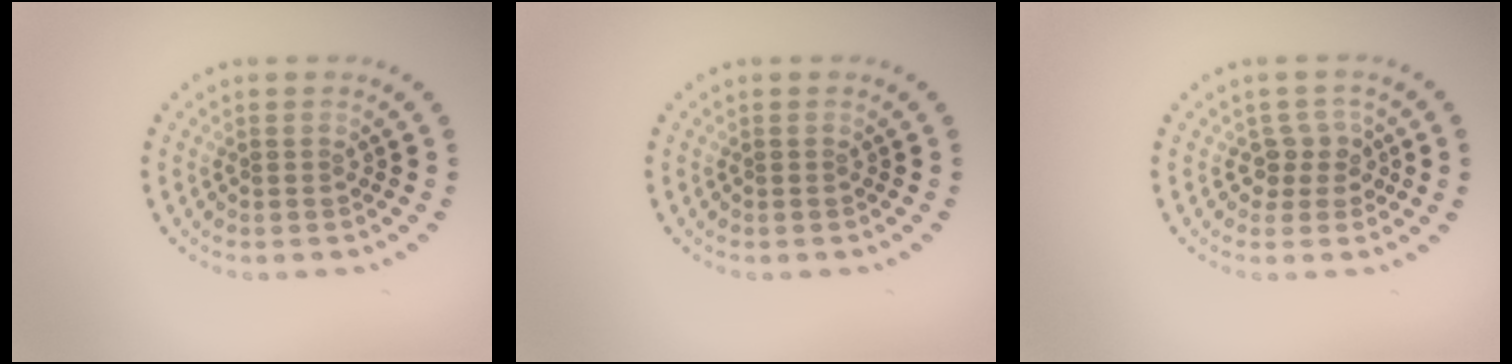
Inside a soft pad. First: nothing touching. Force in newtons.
{"total": 0.0}
{"total": 2.1, "press": 1.7, "slide": 1.2}